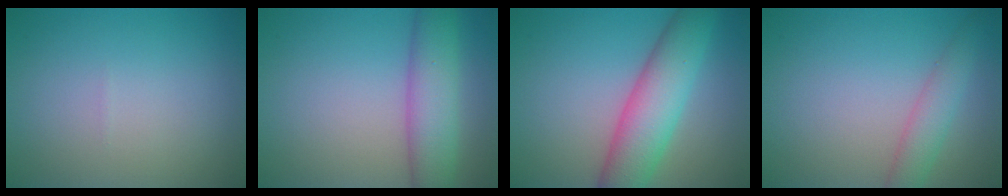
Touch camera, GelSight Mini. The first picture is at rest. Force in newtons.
{"total": 5.6, "press": 5.6, "slide": 0.1}
{"total": 6.8, "press": 6.8, "slide": 0.5}
{"total": 2.2, "press": 2.2, "slide": 0.1}